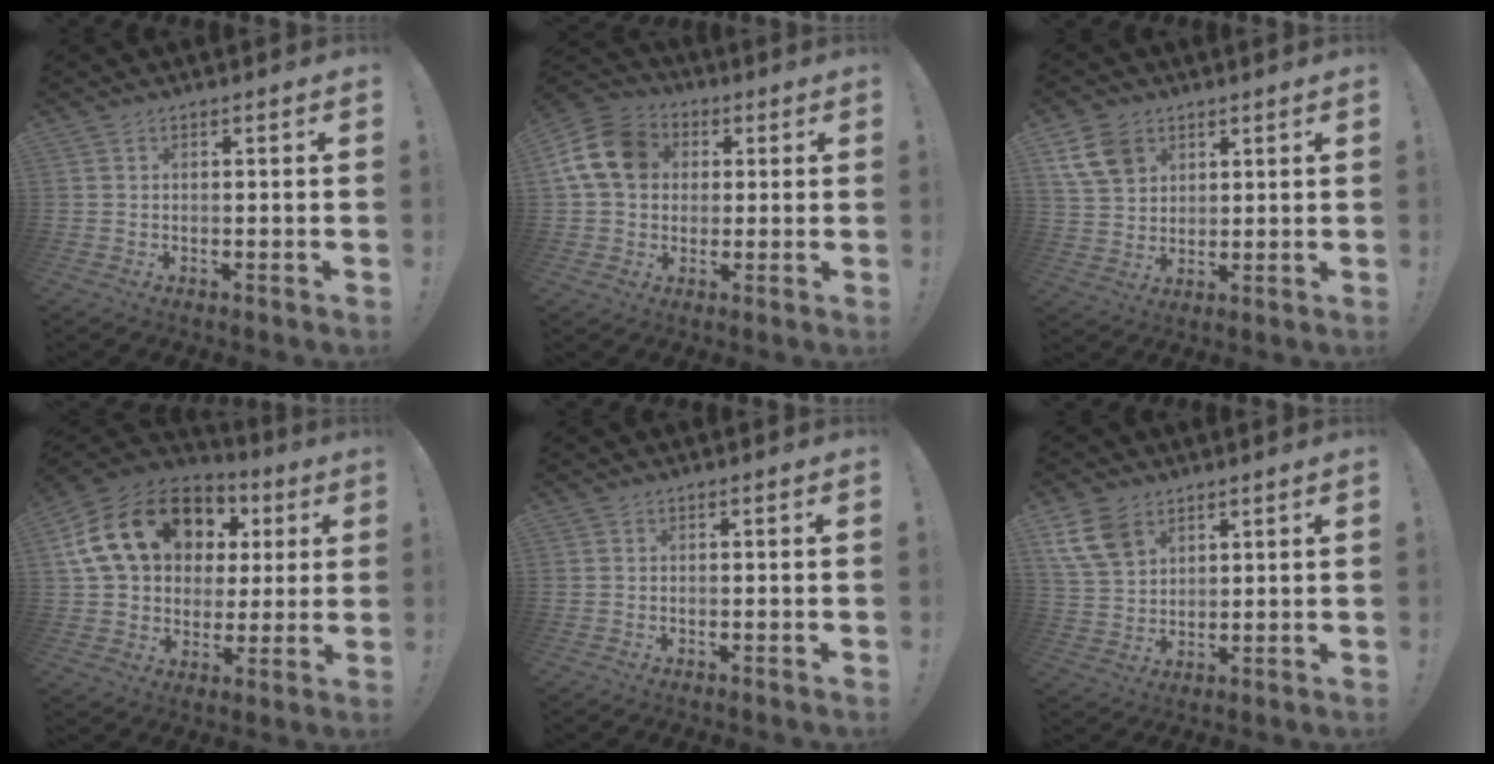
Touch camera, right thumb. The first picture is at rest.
{"total": 15.4, "force": [3.5, 12.1, 8.8], "torque": [-0.154, 0.009, 0.077]}
{"total": 10.4, "force": [5.4, 7.5, 4.8], "torque": [-0.088, -0.017, 0.109]}
{"total": 22.6, "force": [8.6, 16.2, 13.3], "torque": [-0.226, -0.014, 0.180]}
{"total": 0.0}
{"total": 10.6, "force": [6.2, 6.8, 5.3], "torque": [-0.103, -0.021, 0.124]}